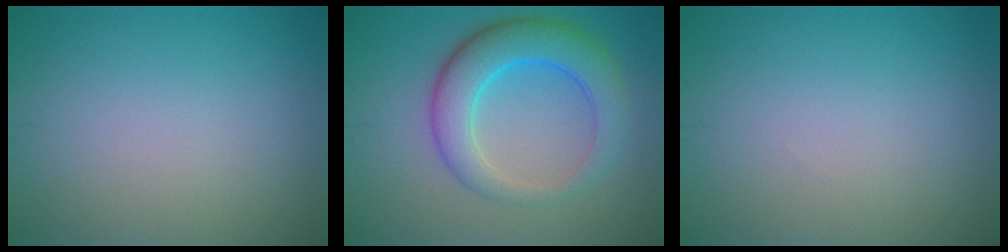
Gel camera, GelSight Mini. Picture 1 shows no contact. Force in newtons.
{"total": 6.4, "press": 6.4, "slide": 0.2}
{"total": 0.0}